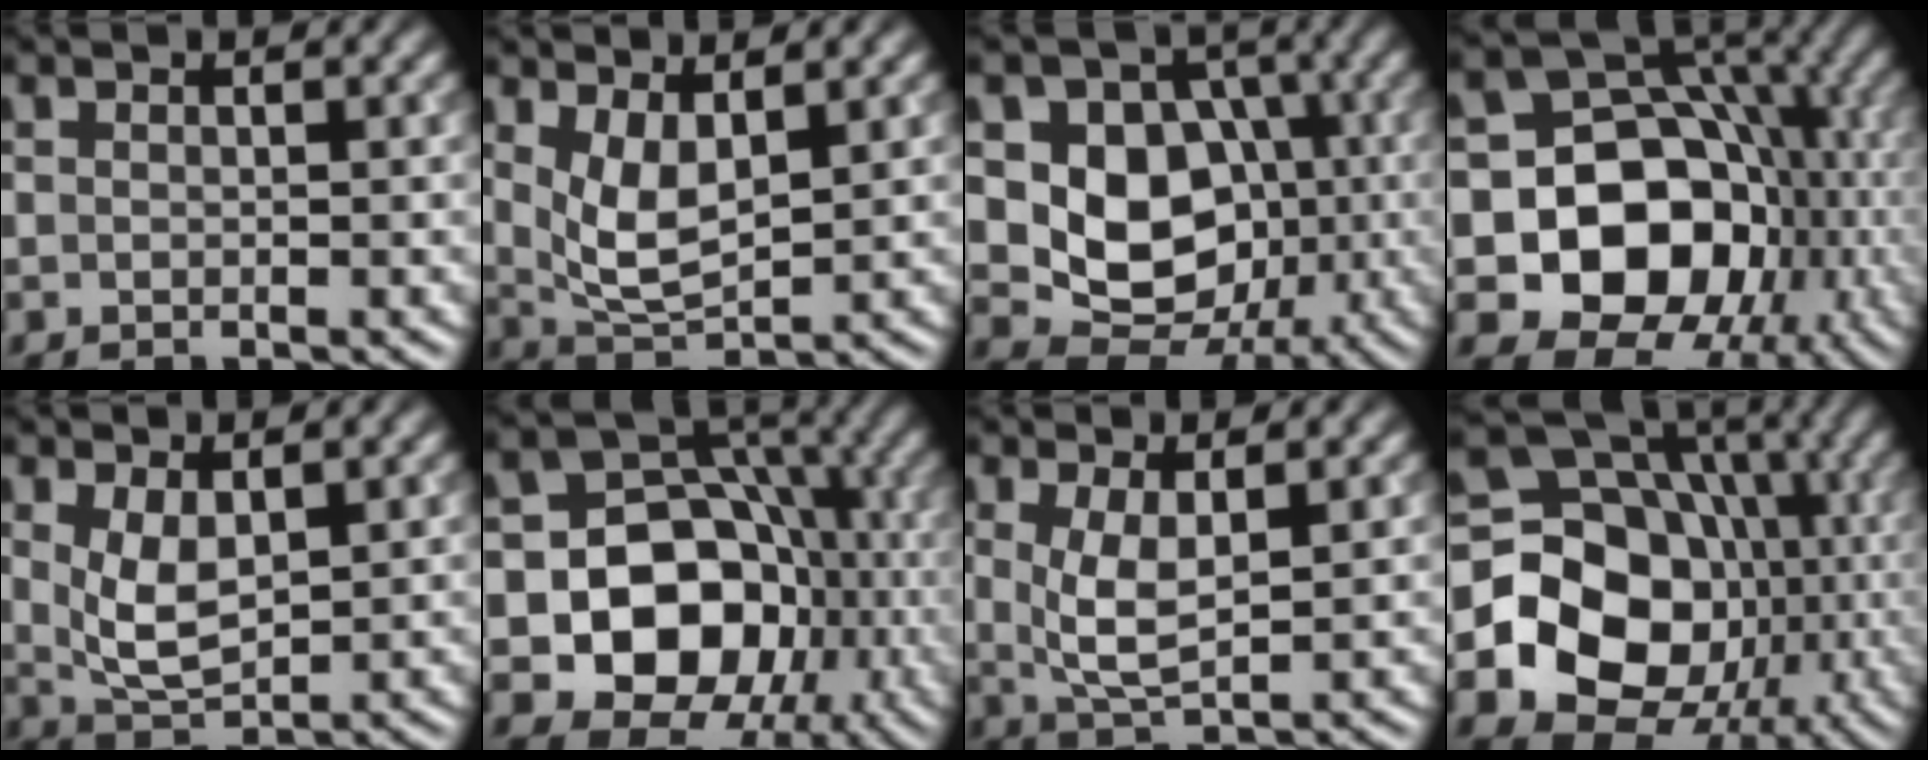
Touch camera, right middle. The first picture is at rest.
{"total": 4.2, "force": [1.5, 1.9, 3.5], "torque": [-0.080, -0.009, 0.036]}
{"total": 9.5, "force": [0.1, 7.7, 5.6], "torque": [-0.082, -0.007, -0.009]}
{"total": 14.3, "force": [-3.3, 11.7, 7.6], "torque": [-0.125, -0.008, -0.078]}
{"total": 3.6, "force": [1.0, 1.7, 3.0], "torque": [-0.071, -0.007, 0.027]}
{"total": 13.5, "force": [-3.4, 11.1, 6.9], "torque": [-0.096, -0.002, -0.088]}
{"total": 3.6, "force": [0.9, 1.2, 3.3], "torque": [-0.074, -0.007, 0.022]}
{"total": 16.9, "force": [-2.8, 14.3, 8.5], "torque": [-0.128, -0.022, -0.062]}